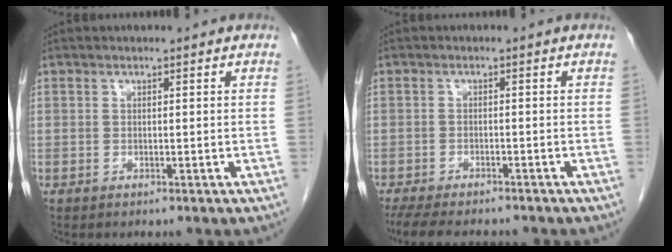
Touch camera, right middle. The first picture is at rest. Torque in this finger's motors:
{"motor_torque": [0.06, -0.06, 0.02, 0.02]}